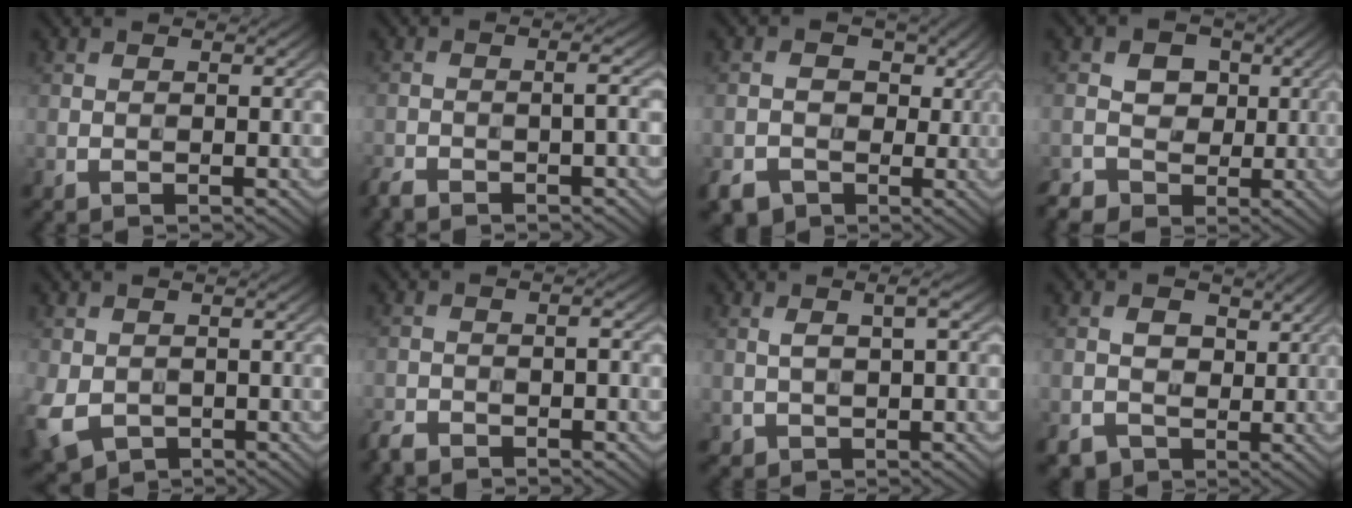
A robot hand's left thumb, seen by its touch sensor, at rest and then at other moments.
{"total": 3.2, "force": [-2.3, 0.6, 2.1], "torque": [-0.034, 0.000, -0.051]}
{"total": 6.0, "force": [-1.5, 5.5, 1.8], "torque": [-0.044, -0.004, -0.039]}
{"total": 5.6, "force": [-1.3, 5.1, 1.9], "torque": [-0.035, 0.009, -0.035]}
{"total": 5.8, "force": [-1.9, 4.5, 3.3], "torque": [-0.090, -0.026, -0.034]}
{"total": 3.6, "force": [-3.0, 1.1, 1.7], "torque": [-0.032, -0.003, -0.063]}
{"total": 3.0, "force": [0.5, 1.4, 2.7], "torque": [-0.060, 0.001, 0.013]}
{"total": 3.6, "force": [-0.3, 3.4, 1.2], "torque": [-0.026, 0.001, -0.006]}